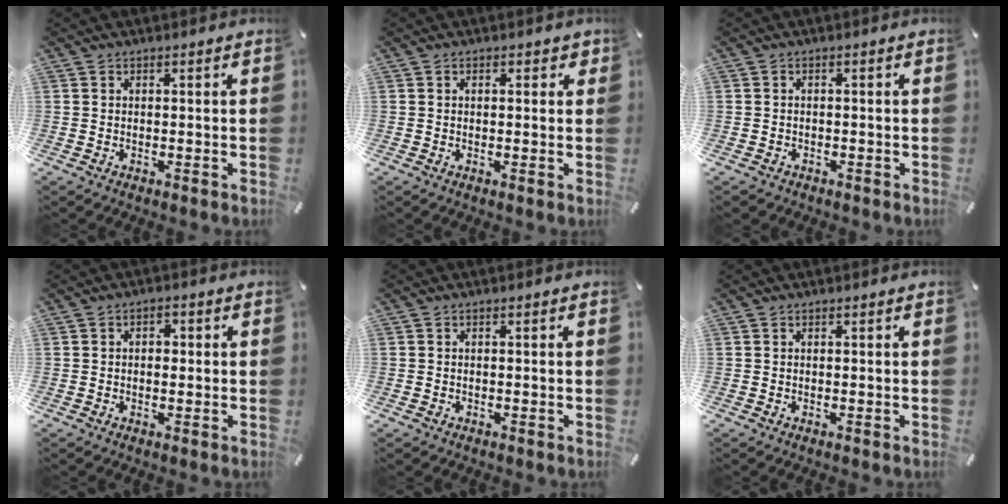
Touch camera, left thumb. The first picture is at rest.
{"total": 1.4, "force": [0.2, 1.0, 1.0], "torque": [-0.011, 0.003, 0.001]}
{"total": 1.2, "force": [-0.8, 0.9, 0.3], "torque": [-0.006, 0.003, -0.019]}
{"total": 2.4, "force": [-0.2, 1.7, 1.7], "torque": [-0.024, 0.004, -0.007]}
{"total": 0.6, "force": [-0.3, 0.4, 0.3], "torque": [-0.004, 0.002, -0.006]}
{"total": 0.0}